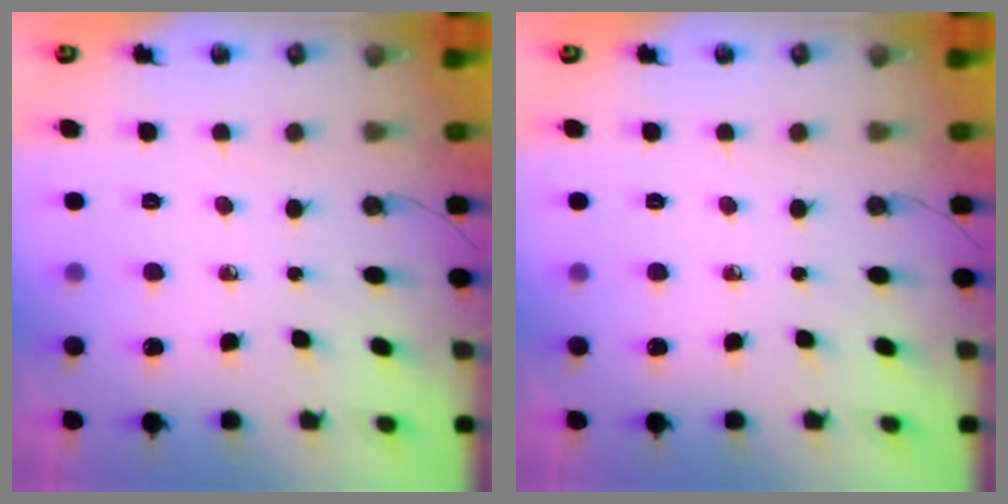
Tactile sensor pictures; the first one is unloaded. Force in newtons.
{"total": 0.0}